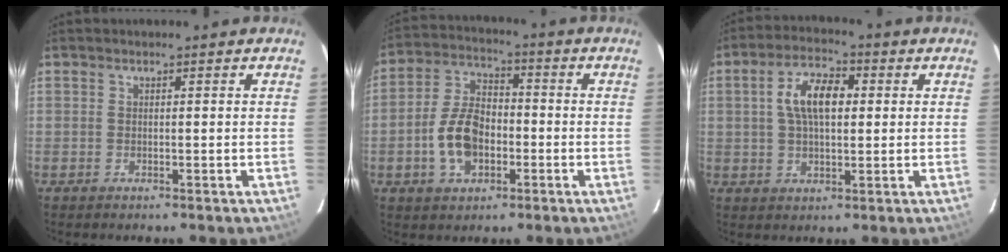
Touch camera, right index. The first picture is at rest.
{"total": 10.4, "force": [-2.9, 6.4, 7.6], "torque": [-0.155, 0.019, -0.047]}
{"total": 8.7, "force": [1.5, 4.4, 7.3], "torque": [-0.135, 0.019, 0.026]}